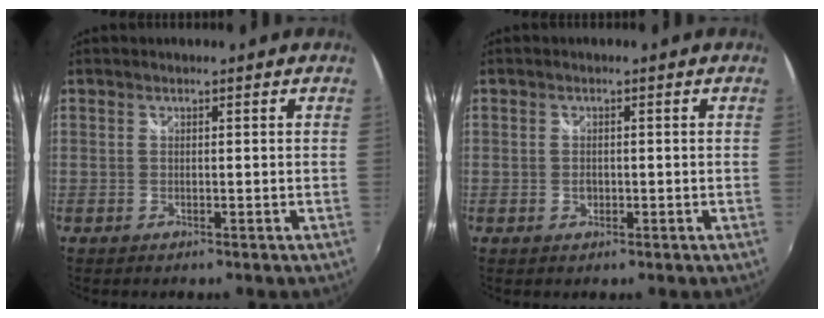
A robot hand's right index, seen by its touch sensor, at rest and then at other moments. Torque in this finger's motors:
{"motor_torque": [0.00, 0.00, 0.00, 0.00]}